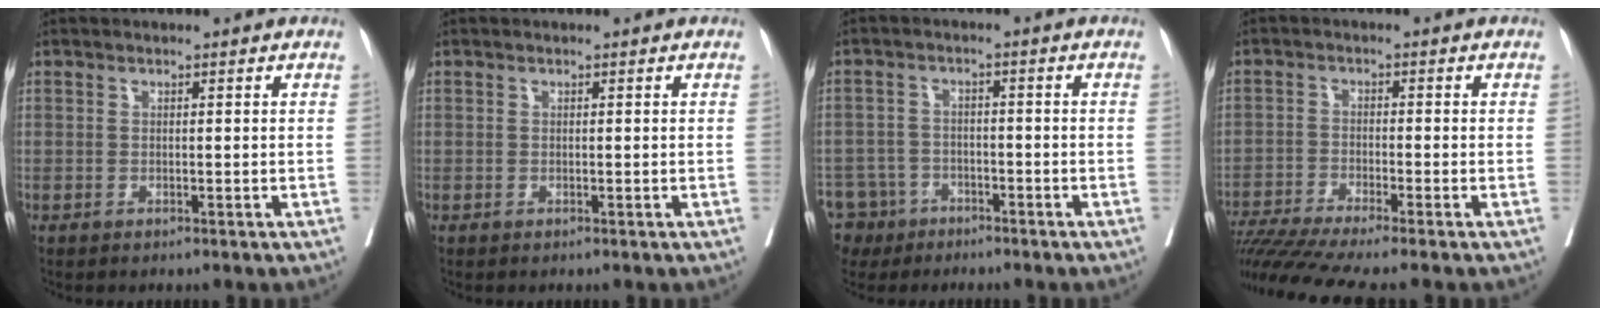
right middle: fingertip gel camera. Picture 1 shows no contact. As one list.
[{"total": 0.0}, {"total": 7.8, "force": [-5.5, 5.5, 0.8], "torque": [-0.029, -0.001, -0.094]}, {"total": 13.8, "force": [-11.7, -0.9, 7.2], "torque": [-0.124, -0.025, -0.196]}]